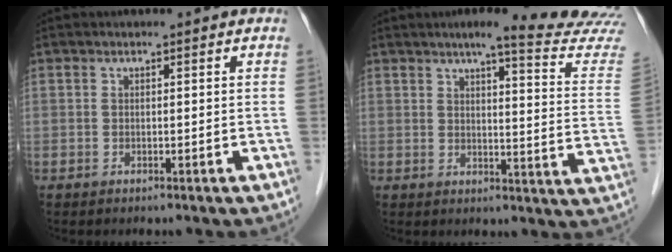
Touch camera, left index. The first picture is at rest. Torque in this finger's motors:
{"motor_torque": [1.03, -1.11, 0.26, 0.05]}